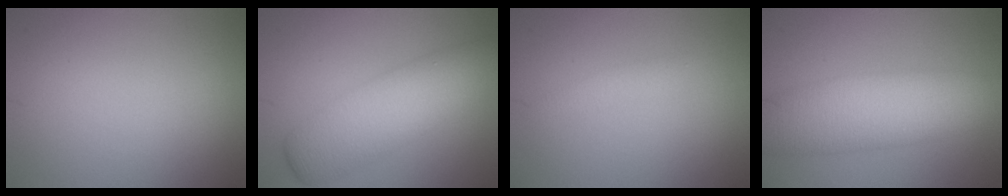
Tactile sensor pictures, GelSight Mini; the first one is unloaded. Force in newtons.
{"total": 7.4, "press": 7.4, "slide": 0.3}
{"total": 1.1, "press": 1.1, "slide": 0.1}
{"total": 8.8, "press": 8.8, "slide": 0.4}